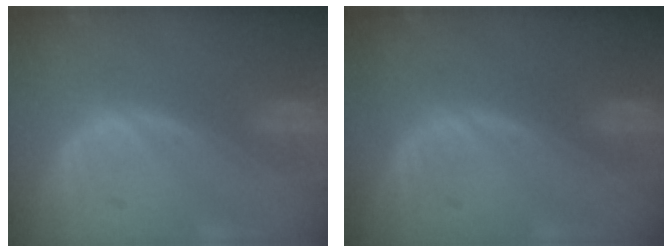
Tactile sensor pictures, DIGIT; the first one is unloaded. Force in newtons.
{"total": 0.0}